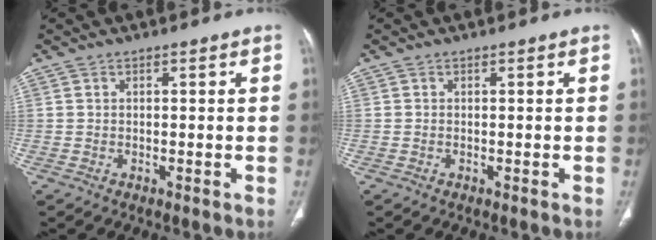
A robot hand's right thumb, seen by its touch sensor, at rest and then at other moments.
{"total": 0.0}